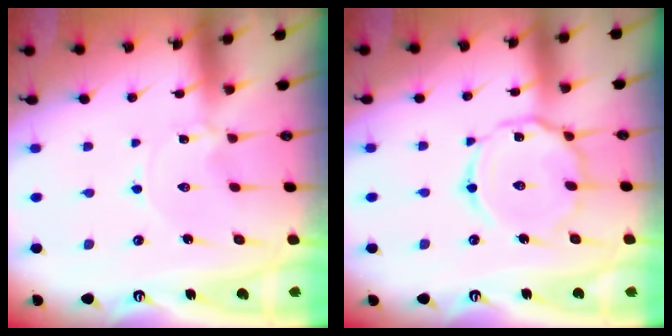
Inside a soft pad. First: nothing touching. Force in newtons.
{"total": 13.2, "press": 13.2, "slide": 1.1}